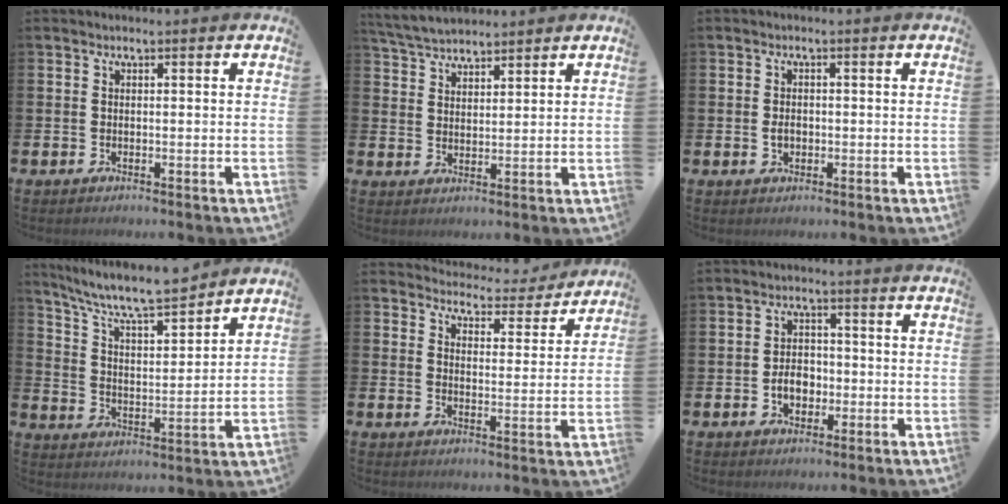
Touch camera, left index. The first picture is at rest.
{"total": 4.5, "force": [4.4, 0.7, 0.5], "torque": [-0.029, -0.015, 0.082]}
{"total": 1.6, "force": [-0.2, 1.2, 1.1], "torque": [-0.018, 0.006, -0.006]}
{"total": 8.3, "force": [7.8, 0.7, 2.6], "torque": [-0.087, -0.053, 0.136]}
{"total": 4.3, "force": [4.2, 1.0, 0.1], "torque": [-0.011, -0.040, 0.067]}
{"total": 3.8, "force": [-1.1, 2.7, 2.4], "torque": [-0.026, -0.004, -0.028]}